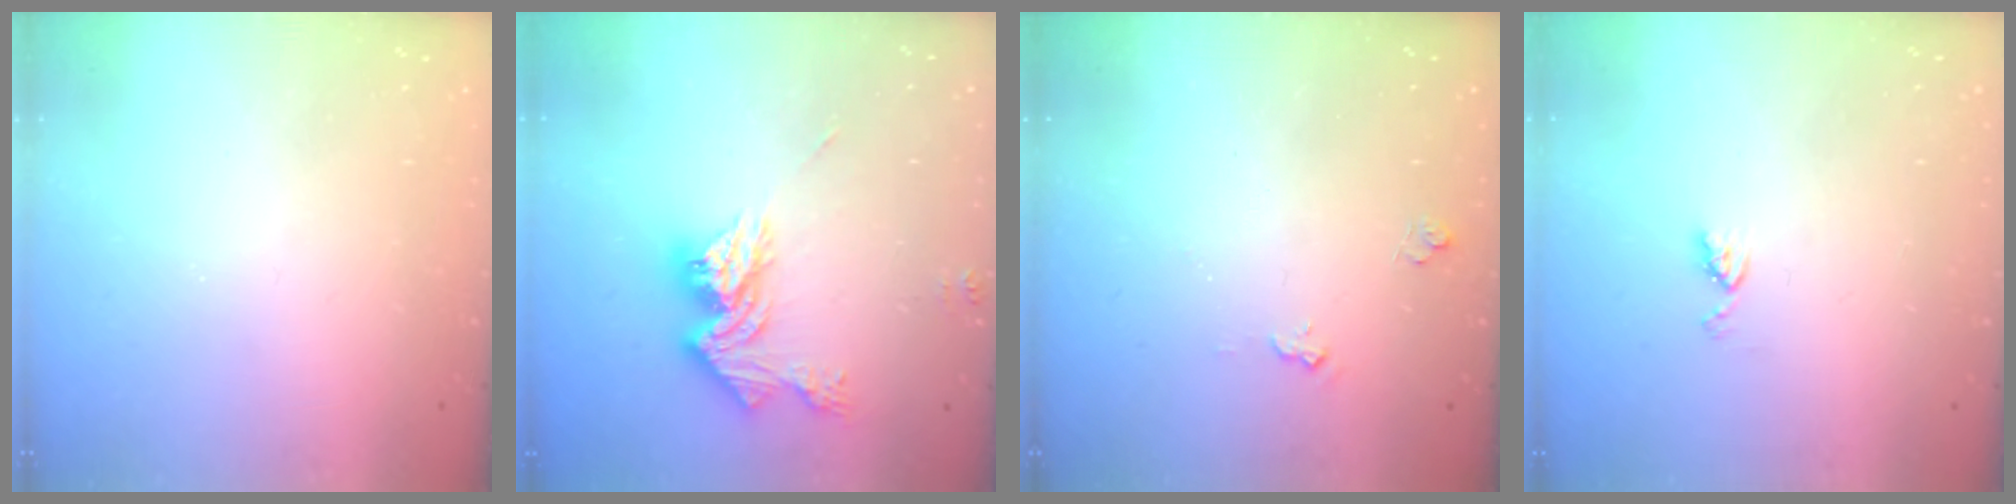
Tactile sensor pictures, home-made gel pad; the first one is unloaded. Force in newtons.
{"total": 14.0, "press": 13.9, "slide": 1.2}
{"total": 4.7, "press": 4.7, "slide": 0.5}
{"total": 4.0, "press": 4.0, "slide": 0.6}